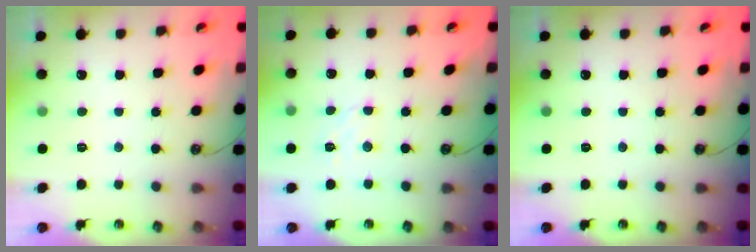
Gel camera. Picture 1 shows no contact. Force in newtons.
{"total": 4.7, "press": 4.6, "slide": 0.6}
{"total": 0.0}